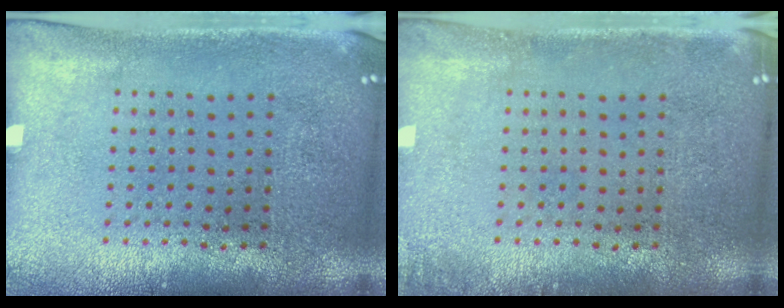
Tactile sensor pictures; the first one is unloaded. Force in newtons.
{"total": 1.0, "press": 1.0, "slide": 0.2}